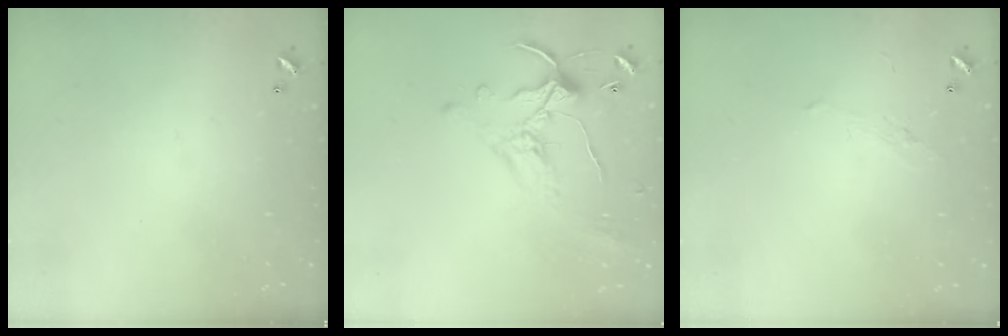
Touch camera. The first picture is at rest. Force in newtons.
{"total": 1.1, "press": 0.3, "slide": 1.0}
{"total": 0.9, "press": 0.5, "slide": 0.7}